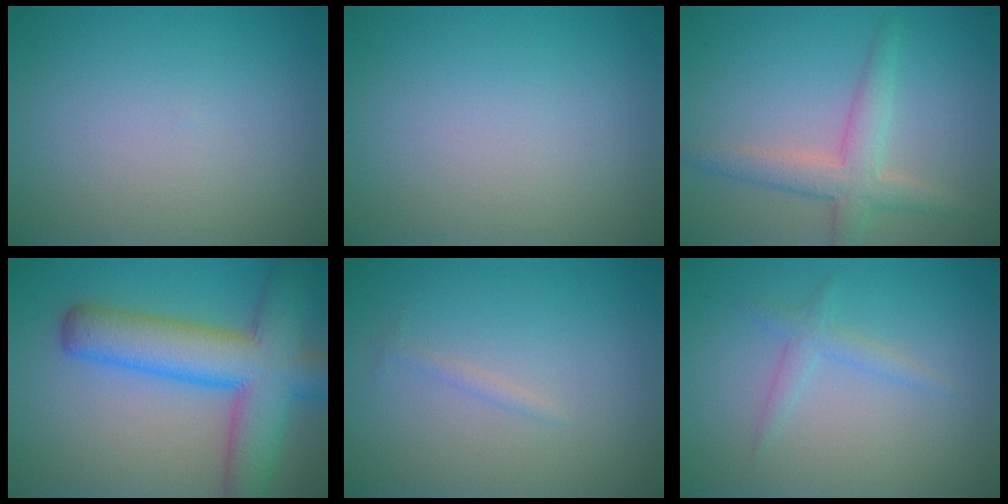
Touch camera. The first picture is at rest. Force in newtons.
{"total": 0.0}
{"total": 3.6, "press": 3.6, "slide": 0.1}
{"total": 9.8, "press": 9.8, "slide": 0.3}
{"total": 0.6, "press": 0.6, "slide": 0.0}
{"total": 1.6, "press": 1.6, "slide": 0.1}